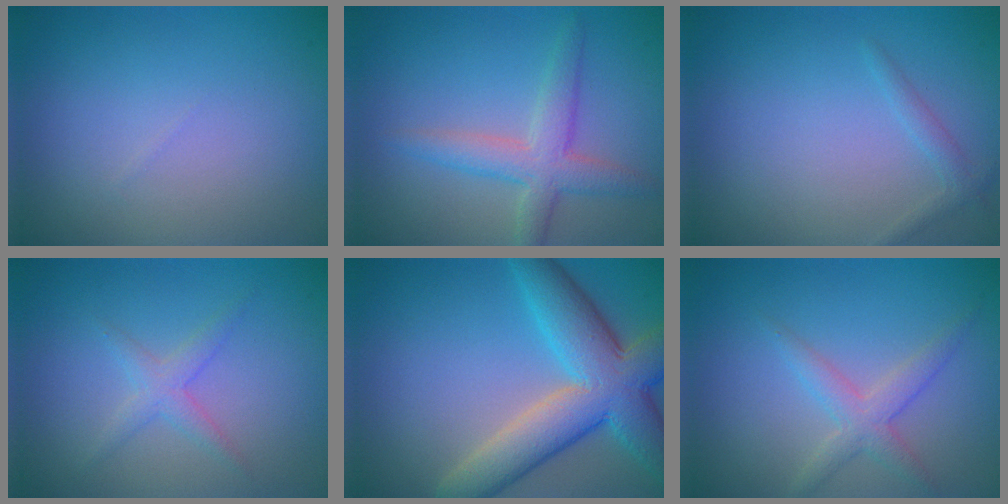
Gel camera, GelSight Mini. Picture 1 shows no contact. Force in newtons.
{"total": 3.6, "press": 3.6, "slide": 0.3}
{"total": 1.1, "press": 1.1, "slide": 0.0}
{"total": 1.7, "press": 1.7, "slide": 0.1}
{"total": 8.7, "press": 8.7, "slide": 0.4}
{"total": 2.4, "press": 2.4, "slide": 0.1}